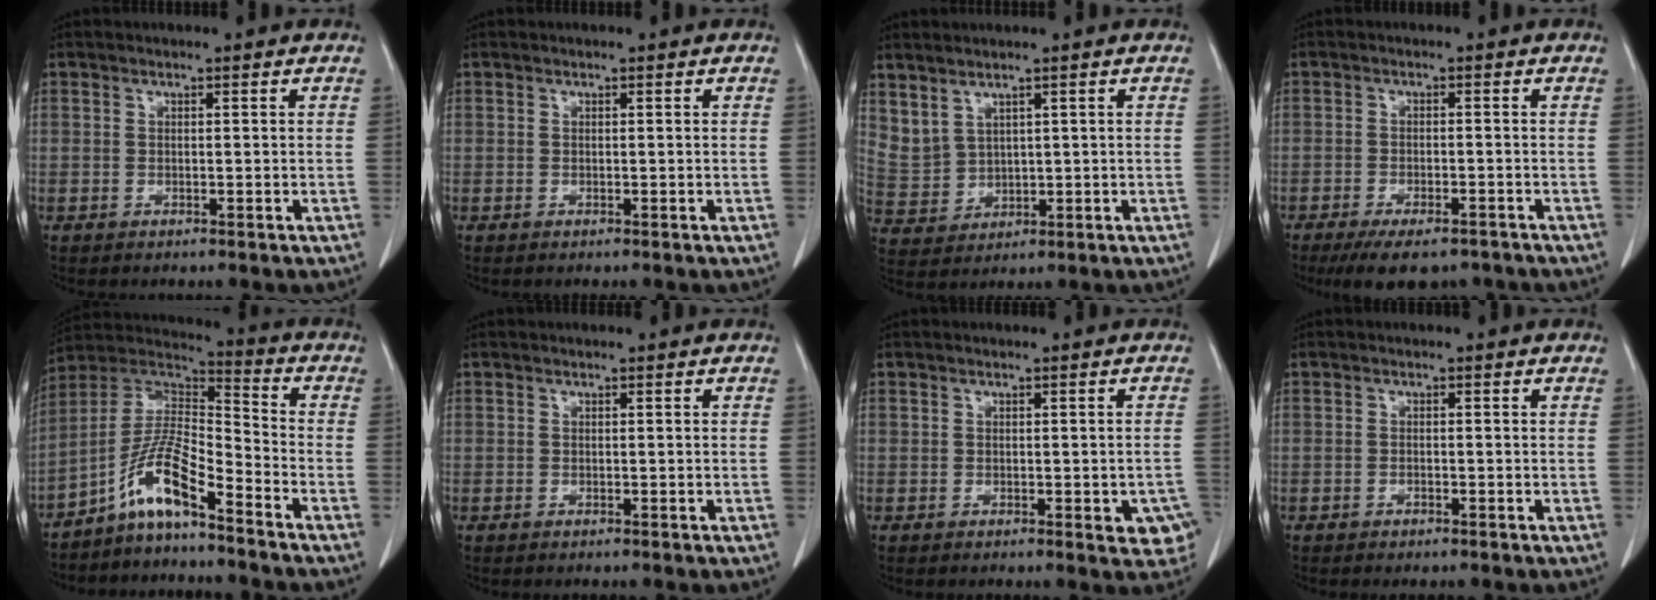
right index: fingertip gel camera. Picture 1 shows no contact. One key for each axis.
{"total": 0.0}
{"total": 5.4, "fx": 3.8, "fy": 3.2, "fz": 2.0, "tx": -0.046, "ty": 0.005, "tz": 0.100}
{"total": 9.3, "fx": -7.3, "fy": 3.4, "fz": 4.7, "tx": -0.064, "ty": -0.006, "tz": -0.106}
{"total": 9.9, "fx": -6.5, "fy": 1.4, "fz": 7.3, "tx": -0.151, "ty": 0.019, "tz": -0.129}
{"total": 0.0}
{"total": 4.8, "fx": -1.1, "fy": 2.5, "fz": 4.0, "tx": -0.032, "ty": 0.011, "tz": -0.006}
{"total": 0.6, "fx": -0.4, "fy": 0.3, "fz": 0.3, "tx": -0.009, "ty": 0.000, "tz": -0.005}